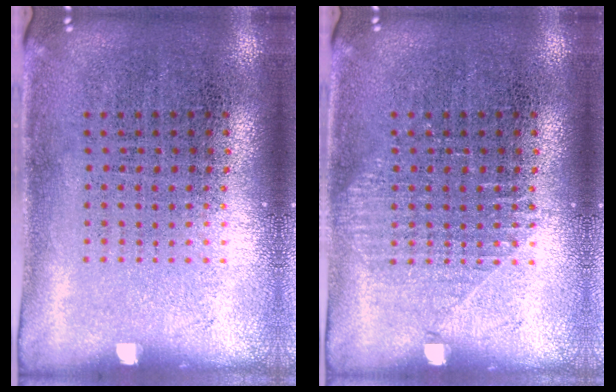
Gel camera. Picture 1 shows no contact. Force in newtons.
{"total": 1.0, "press": 1.0, "slide": 0.2}